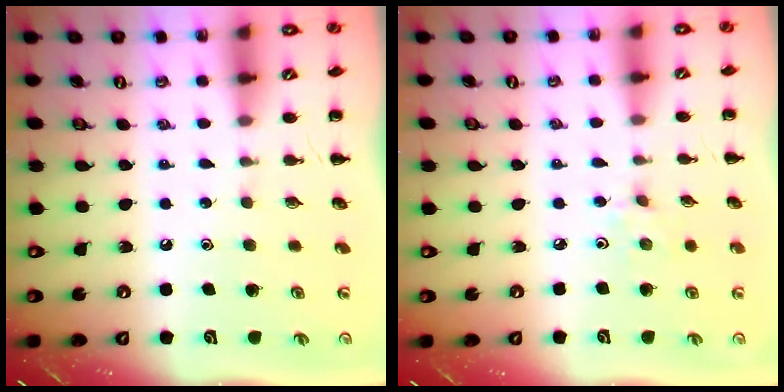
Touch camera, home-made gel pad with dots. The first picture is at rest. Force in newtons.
{"total": 2.5, "press": 2.4, "slide": 0.9}